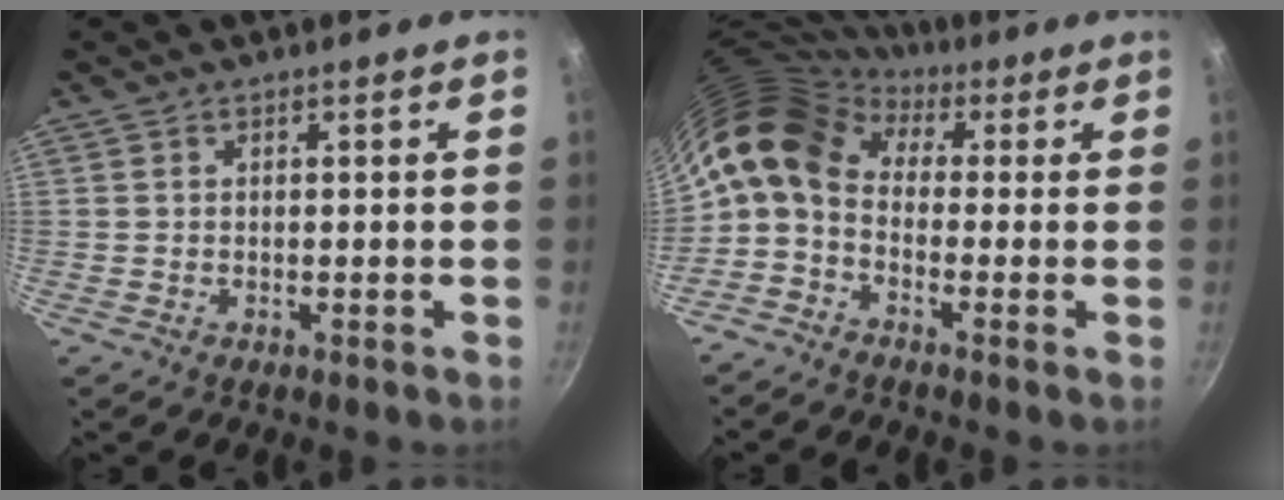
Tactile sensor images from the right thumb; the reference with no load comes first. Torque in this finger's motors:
{"motor_torque": [1.38, 1.76, 0.99, -1.02, 0.39]}